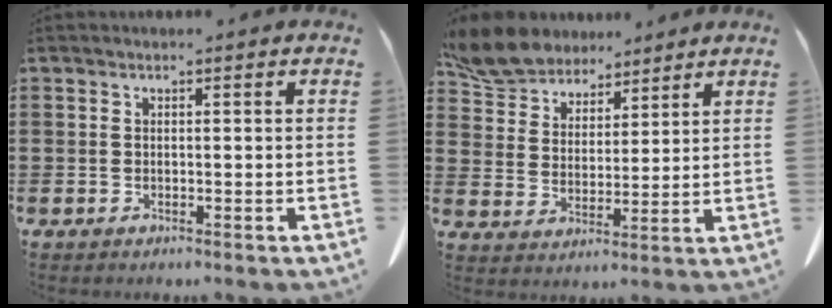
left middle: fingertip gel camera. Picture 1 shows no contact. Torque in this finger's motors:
{"motor_torque": [1.51, 0.62, 0.16, 0.07]}